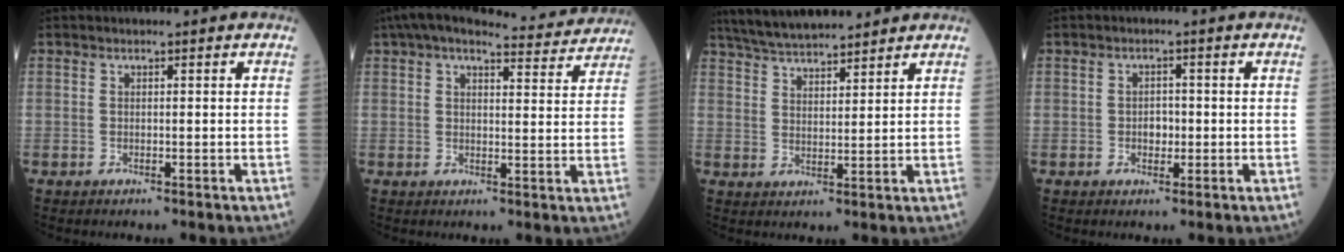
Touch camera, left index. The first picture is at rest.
{"total": 12.5, "force": [11.5, 2.2, 4.2], "torque": [-0.057, 0.015, 0.139]}
{"total": 9.9, "force": [8.9, 1.5, 4.1], "torque": [-0.075, 0.018, 0.153]}
{"total": 2.1, "force": [-1.2, 1.3, 1.1], "torque": [-0.015, -0.002, -0.018]}